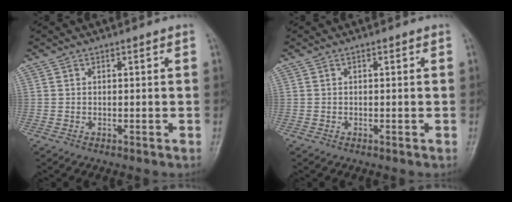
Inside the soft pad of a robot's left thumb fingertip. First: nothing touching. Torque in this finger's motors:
{"motor_torque": [-0.18, 0.23, 0.03, -0.06, 0.01]}